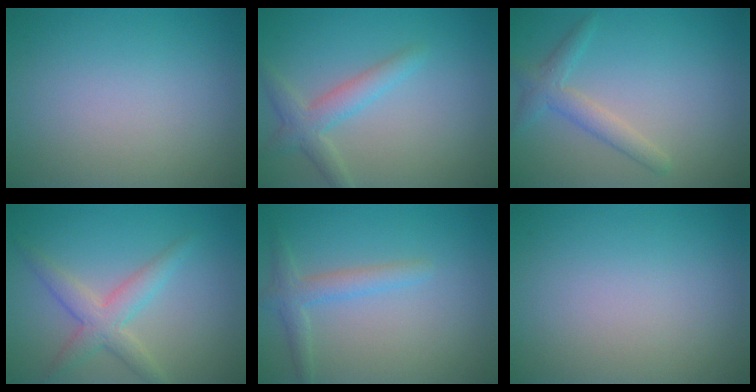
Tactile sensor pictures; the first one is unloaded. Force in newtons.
{"total": 2.9, "press": 2.9, "slide": 0.1}
{"total": 2.4, "press": 2.4, "slide": 0.2}
{"total": 3.4, "press": 3.4, "slide": 0.1}
{"total": 2.3, "press": 2.3, "slide": 0.2}
{"total": 0.0}